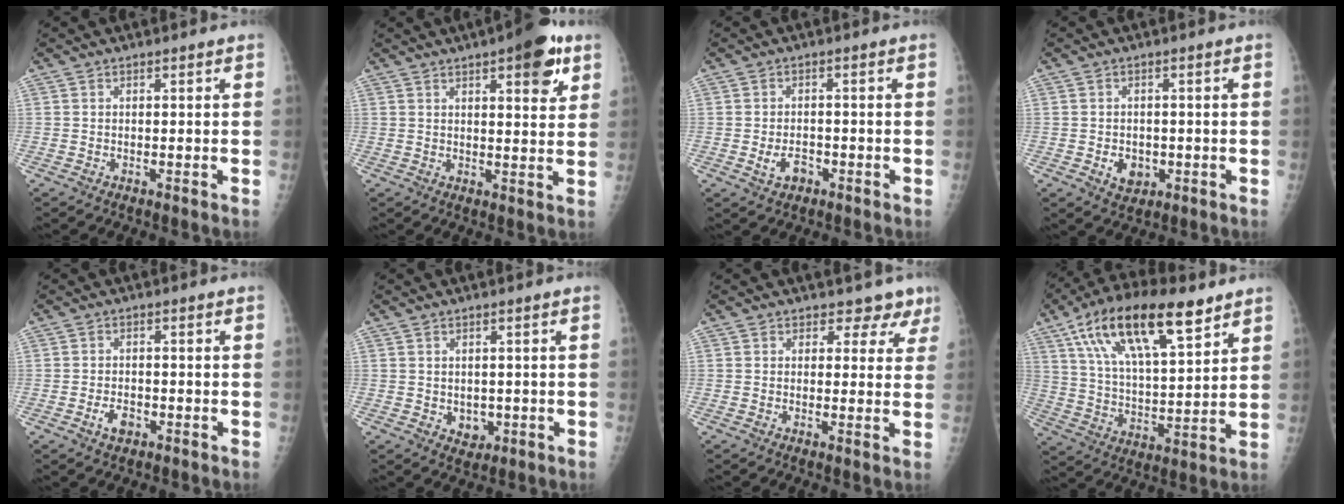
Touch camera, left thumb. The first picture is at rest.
{"total": 10.2, "force": [5.3, 3.4, 8.0], "torque": [-0.082, -0.018, 0.064]}
{"total": 3.6, "force": [-1.4, 2.5, 2.2], "torque": [-0.033, 0.007, -0.020]}
{"total": 4.0, "force": [-1.0, 3.2, 2.2], "torque": [-0.017, 0.003, -0.004]}
{"total": 3.1, "force": [-1.4, 2.0, 2.0], "torque": [-0.029, 0.005, -0.022]}
{"total": 3.1, "force": [-0.3, 2.6, 1.7], "torque": [-0.011, -0.003, 0.007]}
{"total": 4.9, "force": [3.8, 3.1, 0.3], "torque": [0.032, -0.021, 0.031]}
{"total": 21.5, "force": [11.9, 8.2, 15.9], "torque": [-0.263, -0.024, 0.213]}